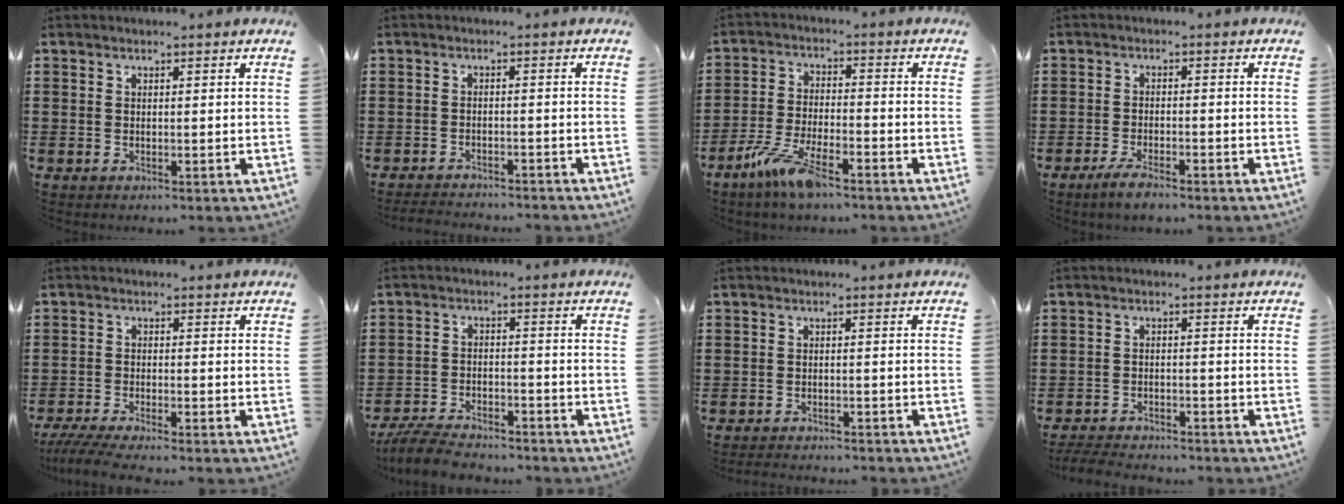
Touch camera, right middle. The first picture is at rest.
{"total": 2.5, "force": [-2.5, 0.0, 0.3], "torque": [-0.010, -0.003, -0.050]}
{"total": 7.8, "force": [-5.4, 1.6, 5.4], "torque": [-0.123, -0.009, -0.104]}
{"total": 3.0, "force": [-2.4, 0.3, 1.8], "torque": [-0.038, 0.000, -0.047]}
{"total": 3.6, "force": [-3.2, 0.0, 1.7], "torque": [-0.050, -0.019, -0.065]}
{"total": 6.0, "force": [-5.7, 0.7, 1.8], "torque": [-0.038, 0.001, -0.110]}
{"total": 2.0, "force": [-2.0, -0.1, 0.1], "torque": [-0.007, -0.001, -0.040]}
{"total": 3.7, "force": [-3.6, 0.3, 0.6], "torque": [-0.026, -0.007, -0.079]}